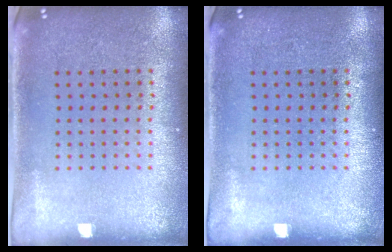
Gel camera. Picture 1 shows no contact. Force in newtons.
{"total": 0.0}